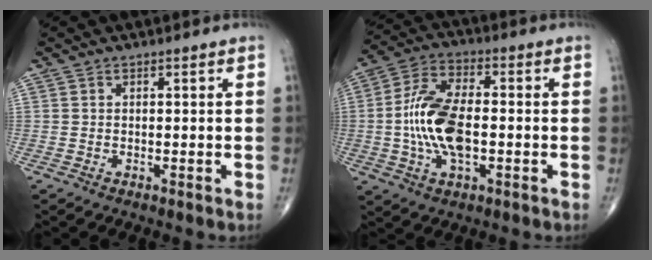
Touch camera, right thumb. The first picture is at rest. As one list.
[{"total": 13.5, "force": [-1.4, 6.6, 11.7], "torque": [-0.237, 0.016, -0.030]}]